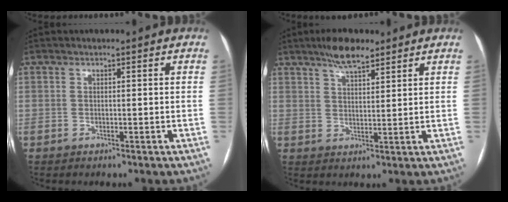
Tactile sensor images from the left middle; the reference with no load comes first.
{"total": 5.8, "force": [4.5, 1.4, 3.5], "torque": [-0.065, 0.008, 0.078]}